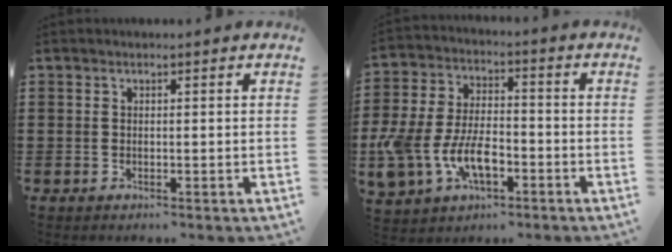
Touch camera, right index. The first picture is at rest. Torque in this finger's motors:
{"motor_torque": [1.21, -0.92, 0.73, 0.21]}